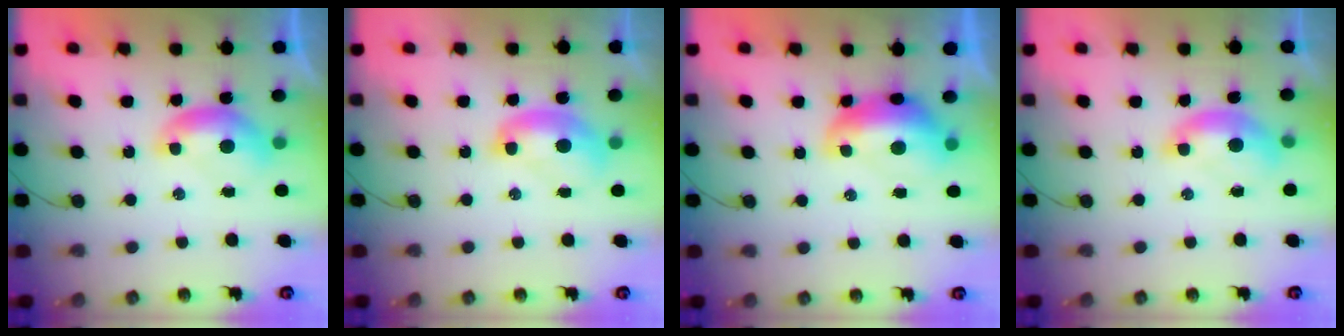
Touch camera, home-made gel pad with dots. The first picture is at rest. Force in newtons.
{"total": 2.0, "press": 2.0, "slide": 0.0}
{"total": 2.9, "press": 2.8, "slide": 0.7}
{"total": 1.8, "press": 1.7, "slide": 0.7}